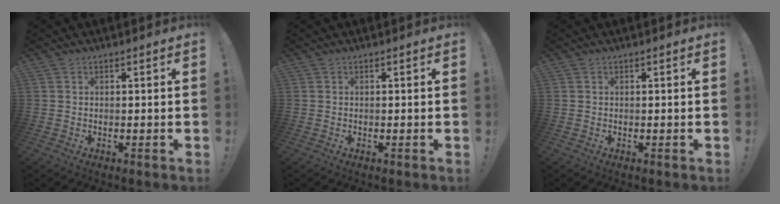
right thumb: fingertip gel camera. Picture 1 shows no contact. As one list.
[{"total": 0.0}, {"total": 0.0}]